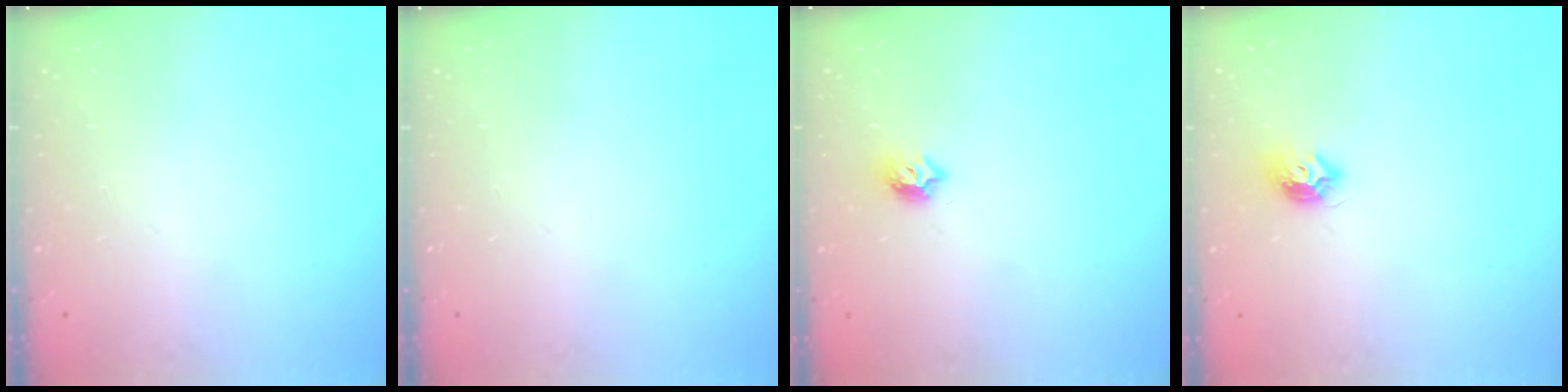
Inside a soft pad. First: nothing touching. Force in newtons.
{"total": 0.0}
{"total": 6.4, "press": 6.4, "slide": 0.3}
{"total": 7.9, "press": 7.9, "slide": 0.4}